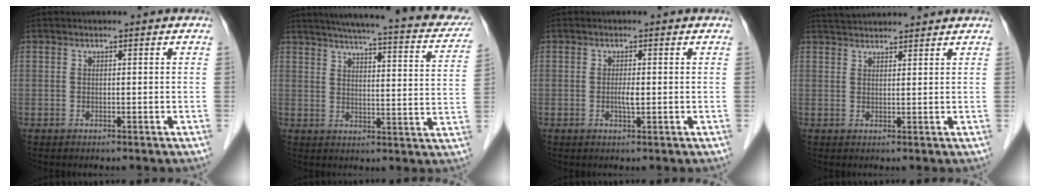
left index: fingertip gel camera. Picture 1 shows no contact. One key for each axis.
{"total": 25.2, "fx": 21.2, "fy": 3.8, "fz": 13.0, "tx": -0.182, "ty": -0.009, "tz": 0.246}
{"total": 1.5, "fx": -0.1, "fy": 0.2, "fz": 1.5, "tx": -0.029, "ty": -0.001, "tz": -0.002}
{"total": 6.4, "fx": 6.2, "fy": 0.4, "fz": 1.6, "tx": -0.030, "ty": 0.039, "tz": 0.094}